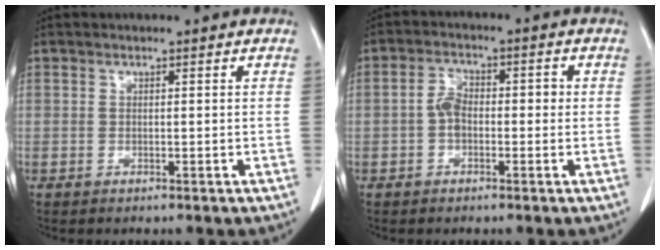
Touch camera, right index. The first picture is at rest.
{"total": 4.0, "force": [-0.5, 2.4, 3.2], "torque": [-0.058, 0.022, -0.010]}